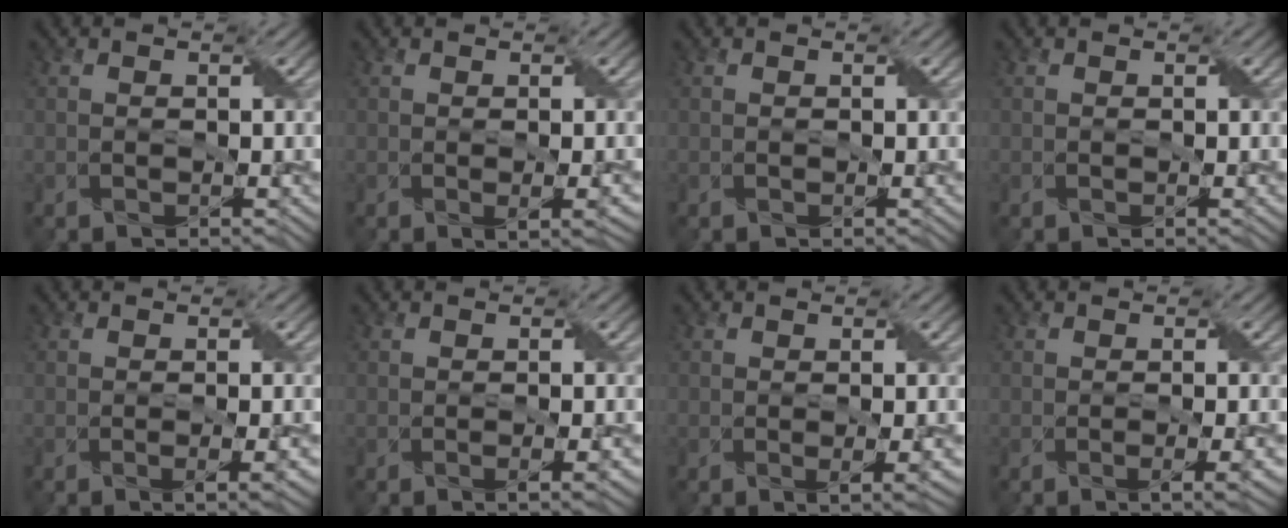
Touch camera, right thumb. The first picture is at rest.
{"total": 2.0, "force": [-0.2, 0.4, 2.0], "torque": [-0.034, 0.000, 0.001]}
{"total": 0.0}
{"total": 0.0}
{"total": 2.8, "force": [-0.7, 0.6, 2.6], "torque": [-0.042, -0.001, -0.008]}
{"total": 2.3, "force": [-0.6, 0.5, 2.1], "torque": [-0.034, 0.001, -0.008]}
{"total": 2.3, "force": [-0.3, 0.5, 2.3], "torque": [-0.038, -0.001, -0.001]}
{"total": 2.8, "force": [-0.7, 0.6, 2.7], "torque": [-0.043, 0.000, -0.009]}